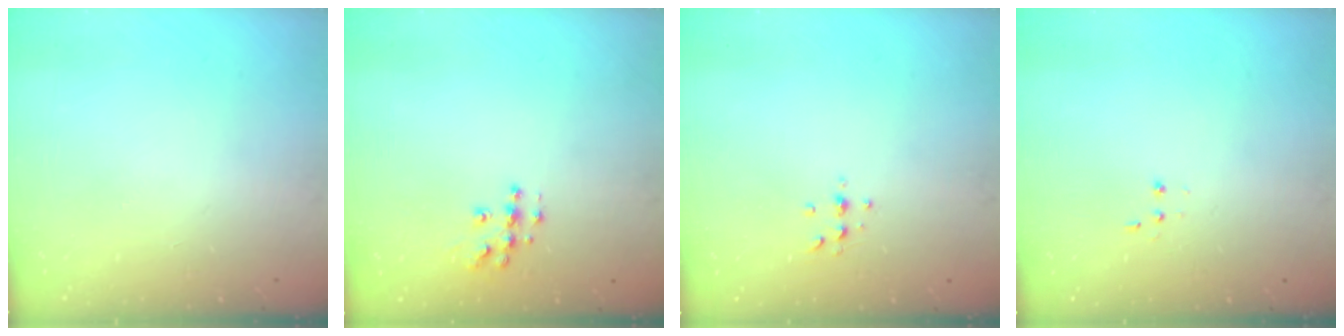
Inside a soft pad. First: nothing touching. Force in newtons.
{"total": 8.6, "press": 8.6, "slide": 0.4}
{"total": 3.5, "press": 3.4, "slide": 0.3}
{"total": 2.8, "press": 2.7, "slide": 0.7}